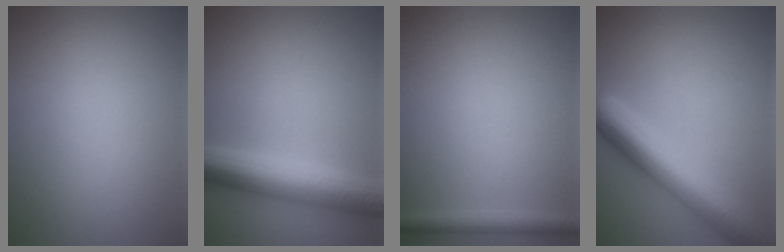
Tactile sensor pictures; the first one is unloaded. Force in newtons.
{"total": 7.0, "press": 7.0, "slide": 0.1}
{"total": 1.7, "press": 1.7, "slide": 0.1}
{"total": 8.1, "press": 8.1, "slide": 0.4}